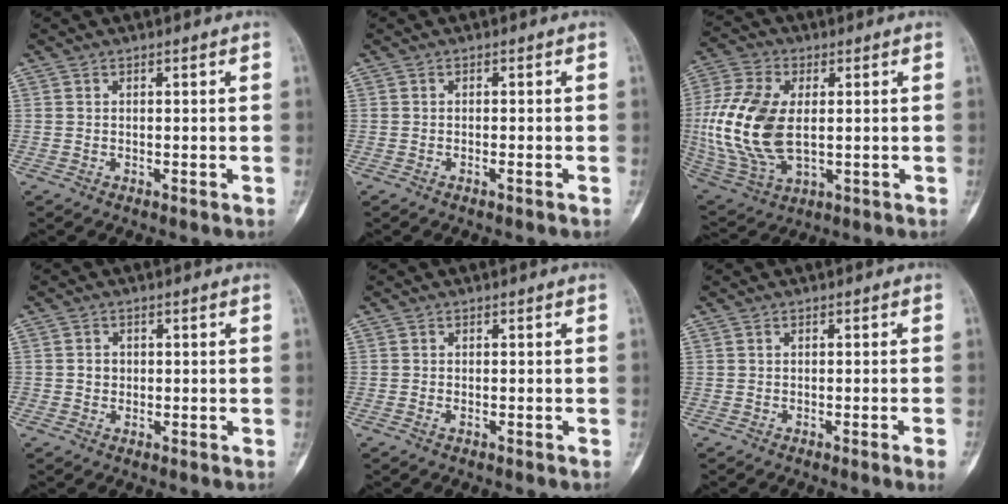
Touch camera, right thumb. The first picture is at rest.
{"total": 0.7, "force": [-0.4, 0.0, 0.6], "torque": [-0.015, 0.004, -0.006]}
{"total": 18.0, "force": [0.3, 10.3, 14.8], "torque": [-0.323, -0.006, 0.015]}
{"total": 1.9, "force": [0.0, 1.7, 0.6], "torque": [0.008, 0.007, -0.001]}
{"total": 0.7, "force": [-0.4, 0.3, 0.6], "torque": [-0.016, 0.002, -0.006]}
{"total": 2.3, "force": [-1.1, -0.3, 1.9], "torque": [-0.036, -0.002, -0.017]}